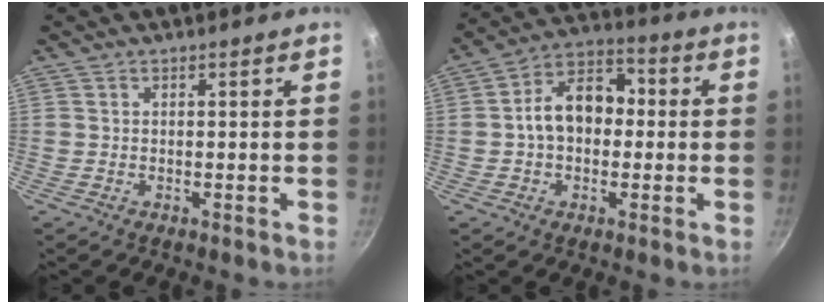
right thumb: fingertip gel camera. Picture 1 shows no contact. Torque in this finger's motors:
{"motor_torque": [1.16, 0.96, 1.28, -0.20, 0.11]}